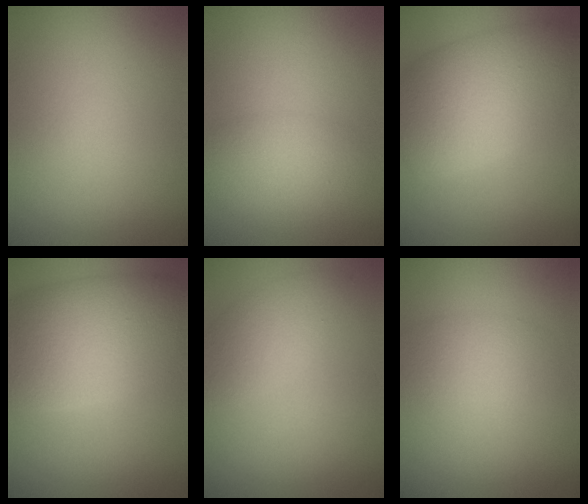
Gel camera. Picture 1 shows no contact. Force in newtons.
{"total": 2.9, "press": 2.9, "slide": 0.2}
{"total": 8.9, "press": 8.9, "slide": 0.5}
{"total": 10.0, "press": 10.0, "slide": 0.4}
{"total": 2.9, "press": 2.9, "slide": 0.2}
{"total": 2.1, "press": 2.1, "slide": 0.1}